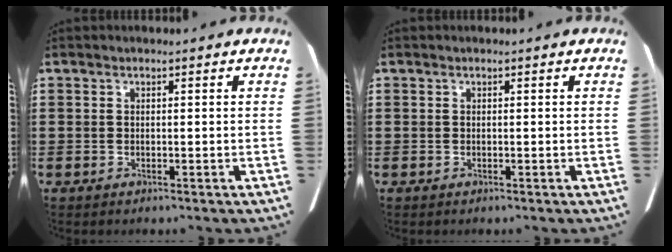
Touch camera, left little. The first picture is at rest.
{"total": 0.0}